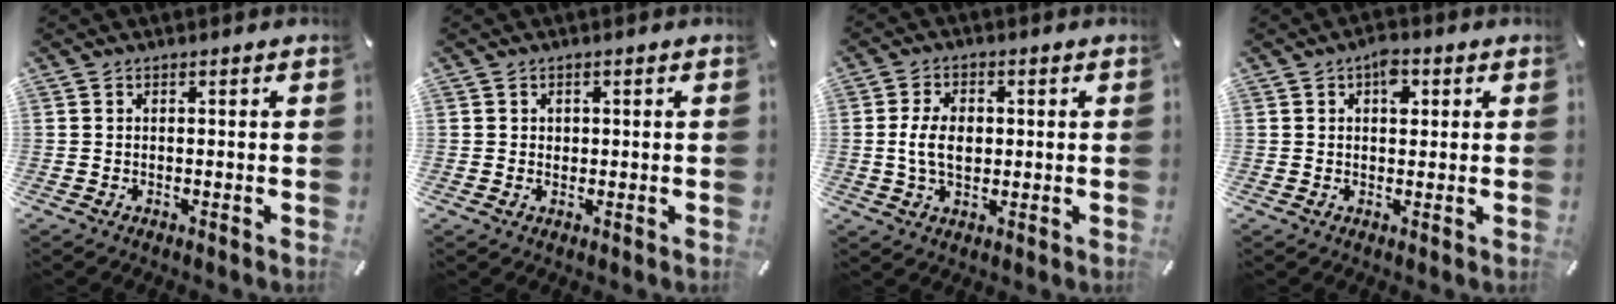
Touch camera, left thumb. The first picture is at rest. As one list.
[{"total": 1.0, "force": [0.1, 1.0, 0.1], "torque": [-0.003, 0.006, 0.001]}, {"total": 7.3, "force": [0.2, 5.0, 5.3], "torque": [-0.113, 0.005, -0.002]}, {"total": 3.9, "force": [1.2, 2.4, 2.9], "torque": [-0.029, -0.004, 0.013]}]